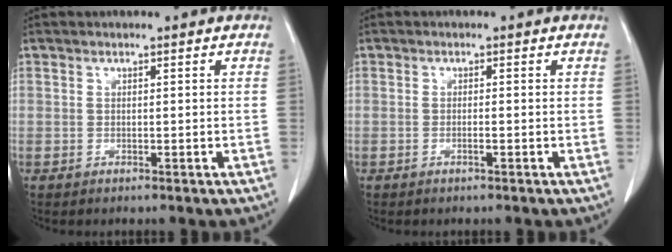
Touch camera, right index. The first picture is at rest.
{"total": 0.7, "force": [-0.3, -0.1, 0.7], "torque": [-0.011, 0.003, -0.003]}